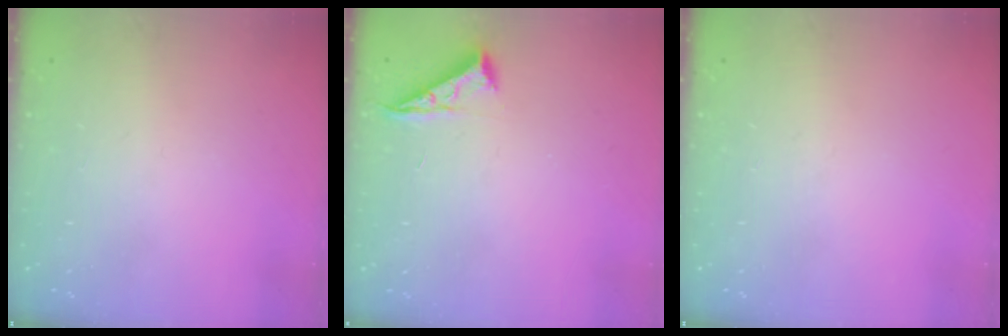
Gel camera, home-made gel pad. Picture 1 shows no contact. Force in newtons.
{"total": 5.0, "press": 5.0, "slide": 0.7}
{"total": 0.0}